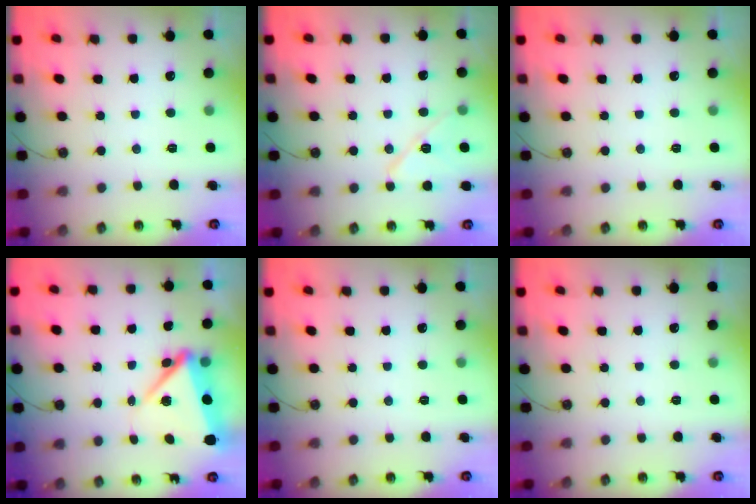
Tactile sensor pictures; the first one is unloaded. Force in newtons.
{"total": 10.6, "press": 10.5, "slide": 1.1}
{"total": 0.0}
{"total": 8.6, "press": 8.5, "slide": 1.7}
{"total": 0.0}
{"total": 0.0}